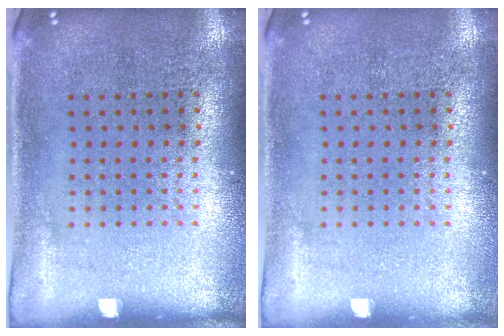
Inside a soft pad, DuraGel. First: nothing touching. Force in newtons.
{"total": 0.0}